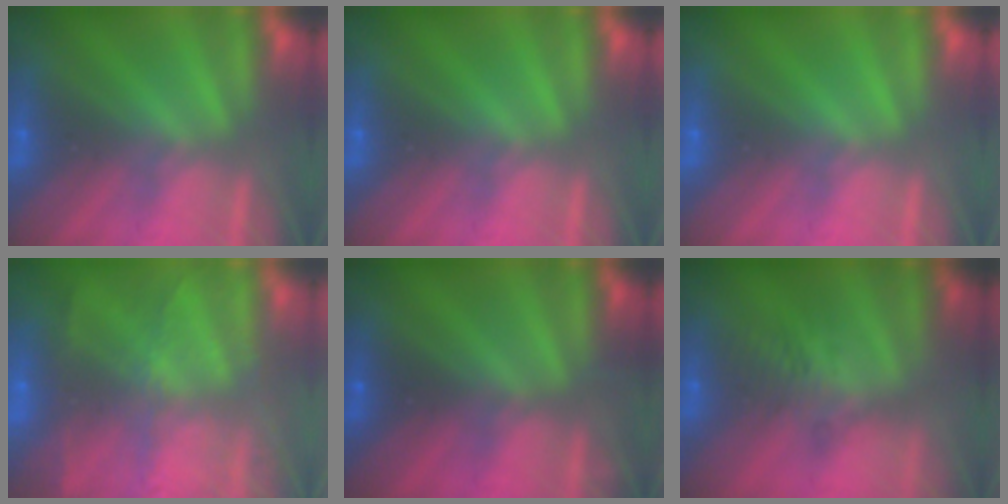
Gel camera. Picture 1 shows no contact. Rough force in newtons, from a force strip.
{"total": 0.0}
{"total": 0.0}
{"total": 8.0}
{"total": 2.5}
{"total": 2.6}